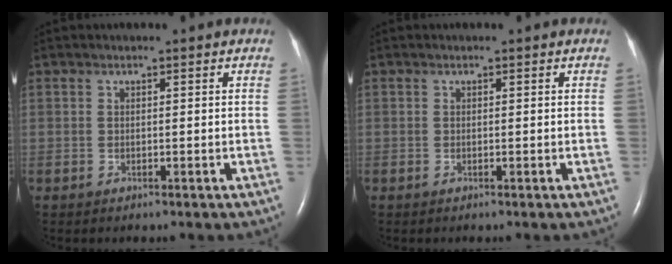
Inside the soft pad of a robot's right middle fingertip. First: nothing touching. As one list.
[{"total": 0.0}]